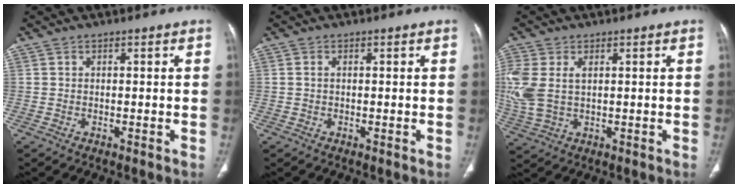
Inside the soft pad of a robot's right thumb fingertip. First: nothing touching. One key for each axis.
{"total": 0.7, "fx": 0.1, "fy": 0.5, "fz": 0.5, "tx": -0.012, "ty": 0.001, "tz": 0.001}
{"total": 9.8, "fx": 1.6, "fy": 6.2, "fz": 7.5, "tx": -0.198, "ty": 0.006, "tz": 0.042}